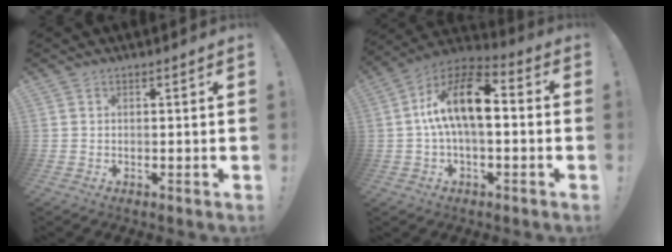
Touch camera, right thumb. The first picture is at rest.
{"total": 16.2, "force": [2.0, 7.5, 14.2], "torque": [-0.256, 0.002, 0.032]}